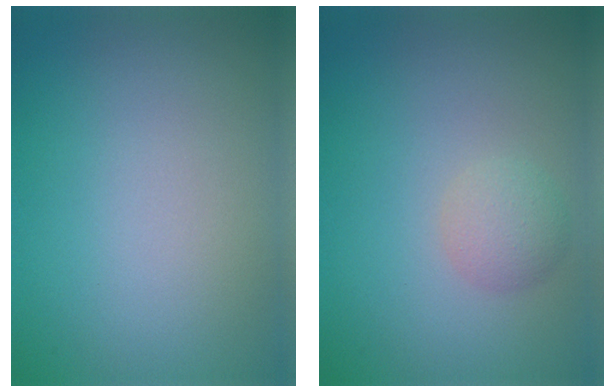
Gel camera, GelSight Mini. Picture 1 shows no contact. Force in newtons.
{"total": 1.8, "press": 1.8, "slide": 0.1}